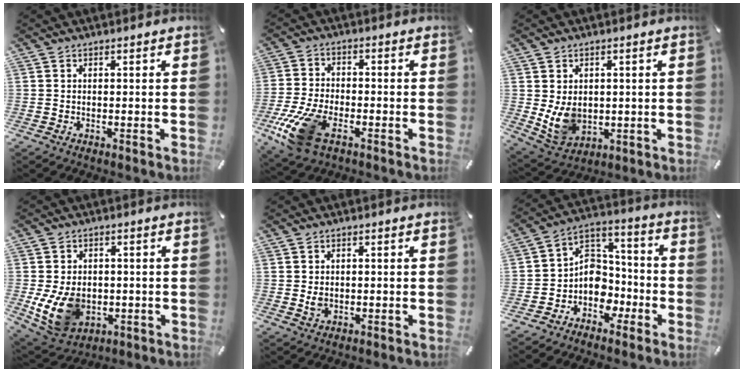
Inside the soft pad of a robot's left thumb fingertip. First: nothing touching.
{"total": 13.4, "force": [-6.2, 6.9, 9.6], "torque": [-0.212, 0.011, -0.107]}
{"total": 8.2, "force": [0.6, 6.7, 4.7], "torque": [-0.097, -0.008, 0.012]}
{"total": 11.5, "force": [-1.9, 8.8, 7.1], "torque": [-0.140, 0.002, -0.030]}
{"total": 2.0, "force": [0.0, 1.5, 1.3], "torque": [-0.018, -0.001, -0.002]}
{"total": 9.1, "force": [-3.4, 8.2, 1.7], "torque": [-0.031, 0.016, -0.057]}